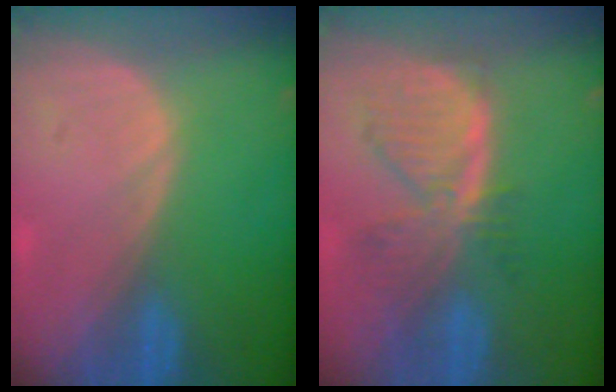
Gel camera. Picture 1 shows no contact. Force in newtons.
{"total": 8.1, "press": 7.0, "slide": 4.1}